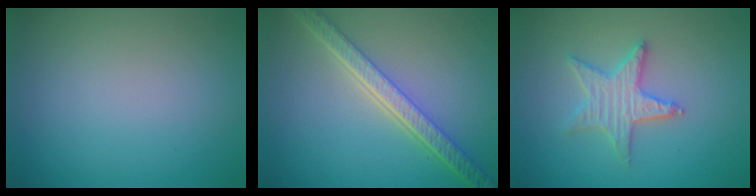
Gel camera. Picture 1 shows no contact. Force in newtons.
{"total": 5.6, "press": 4.2, "slide": 3.7}
{"total": 3.6, "press": 3.5, "slide": 0.7}